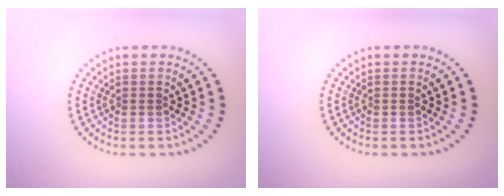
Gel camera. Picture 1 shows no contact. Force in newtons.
{"total": 0.0}